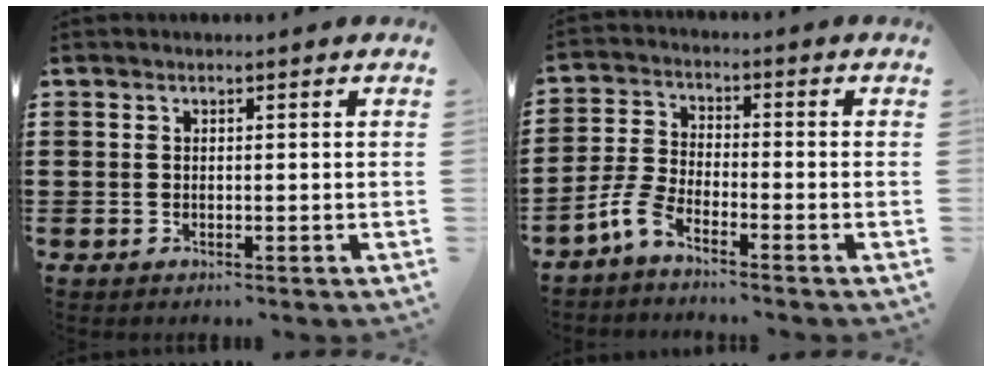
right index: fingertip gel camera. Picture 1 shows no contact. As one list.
[{"total": 4.7, "force": [-3.7, 0.9, 2.7], "torque": [-0.083, -0.009, -0.079]}]